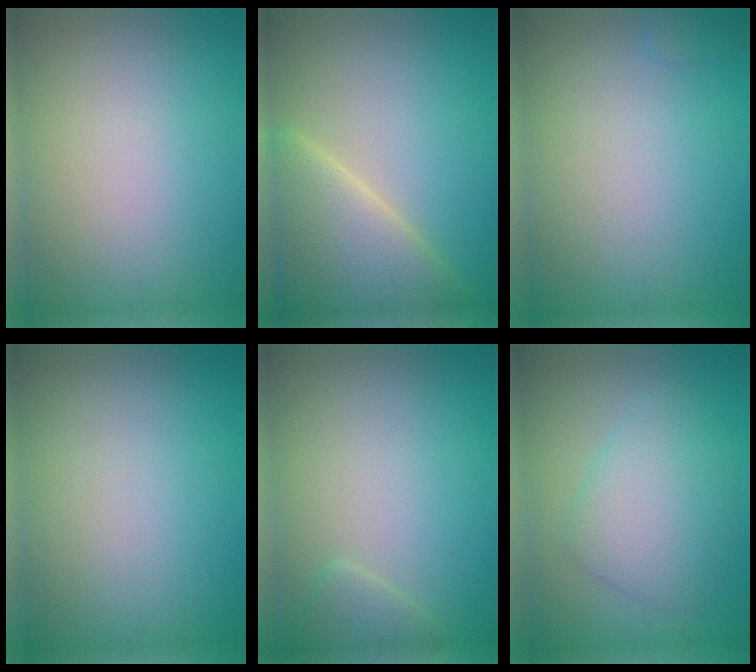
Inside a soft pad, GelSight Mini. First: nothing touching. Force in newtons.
{"total": 7.7, "press": 7.7, "slide": 0.7}
{"total": 0.7, "press": 0.7, "slide": 0.0}
{"total": 0.0}
{"total": 1.5, "press": 1.5, "slide": 0.1}
{"total": 4.6, "press": 4.6, "slide": 0.2}